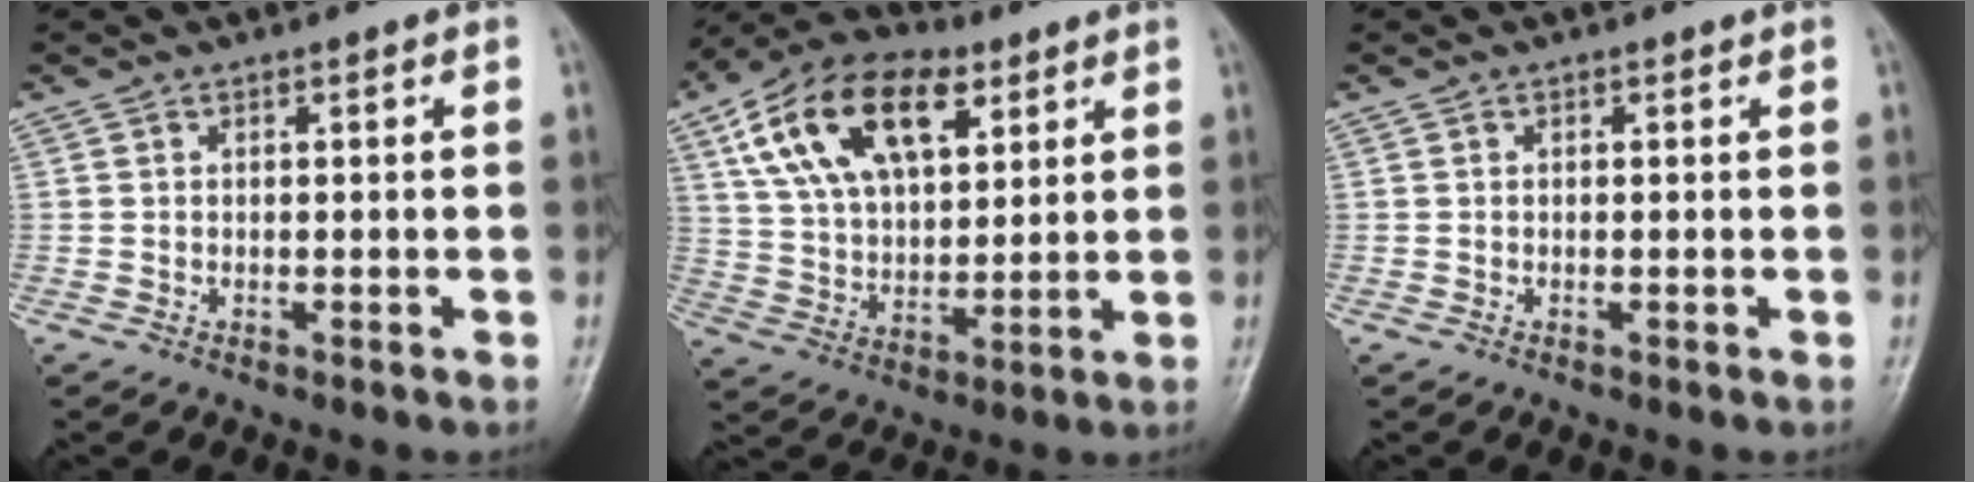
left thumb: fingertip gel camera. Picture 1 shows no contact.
{"total": 19.4, "force": [8.7, 11.0, 13.4], "torque": [-0.213, -0.011, 0.155]}
{"total": 0.0}